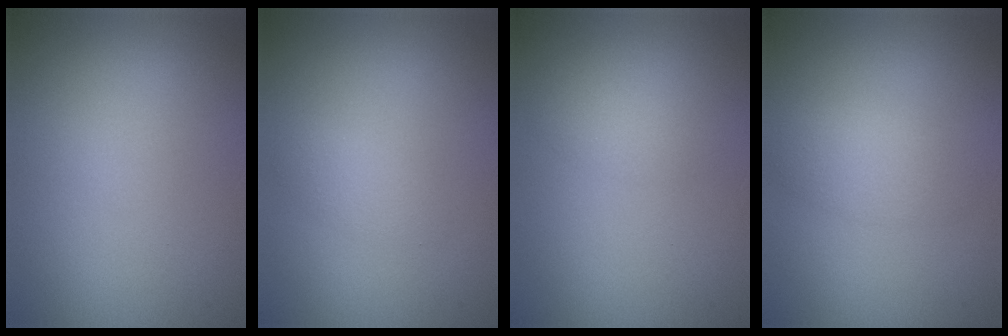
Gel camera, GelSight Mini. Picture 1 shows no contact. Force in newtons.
{"total": 1.1, "press": 1.1, "slide": 0.1}
{"total": 1.1, "press": 1.1, "slide": 0.1}
{"total": 1.5, "press": 1.5, "slide": 0.0}